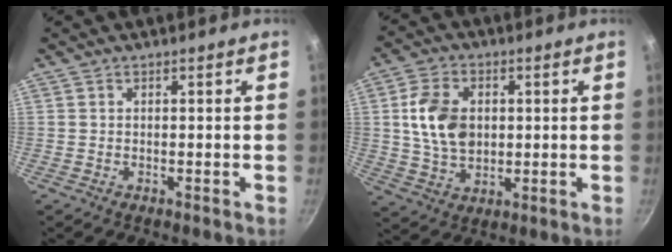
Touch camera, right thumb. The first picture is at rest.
{"total": 10.9, "force": [1.4, 7.6, 7.7], "torque": [-0.126, 0.000, 0.027]}